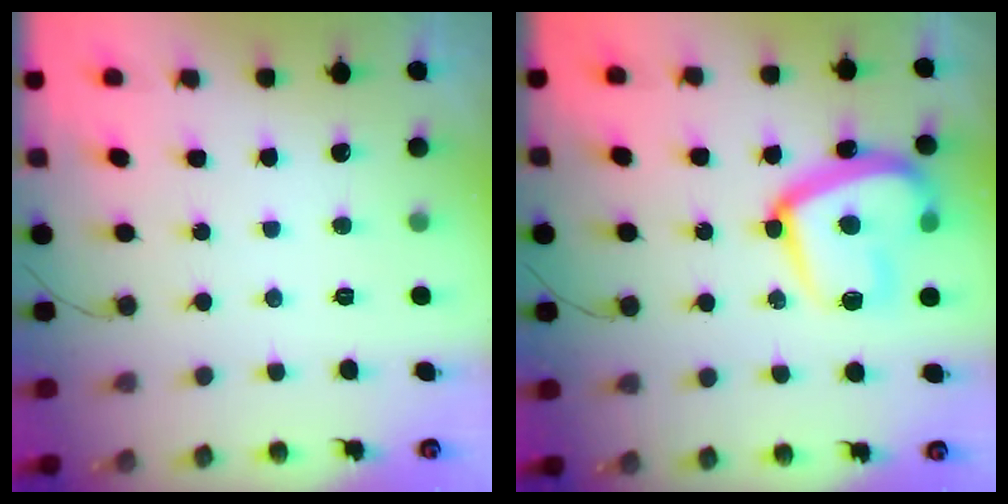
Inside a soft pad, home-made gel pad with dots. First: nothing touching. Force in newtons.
{"total": 19.8, "press": 19.7, "slide": 1.9}